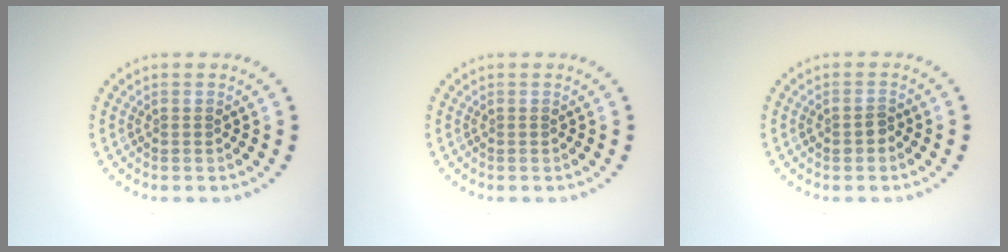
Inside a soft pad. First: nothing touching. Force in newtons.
{"total": 0.0}
{"total": 1.1, "press": 1.1, "slide": 0.3}